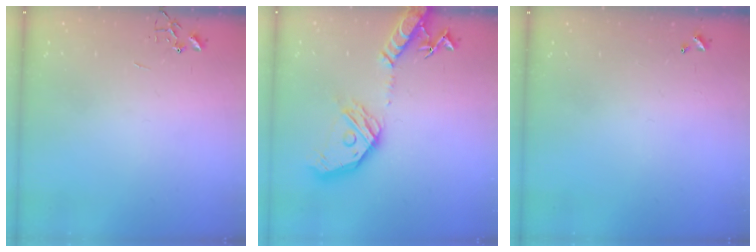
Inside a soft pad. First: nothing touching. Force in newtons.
{"total": 21.3, "press": 21.1, "slide": 3.1}
{"total": 0.0}